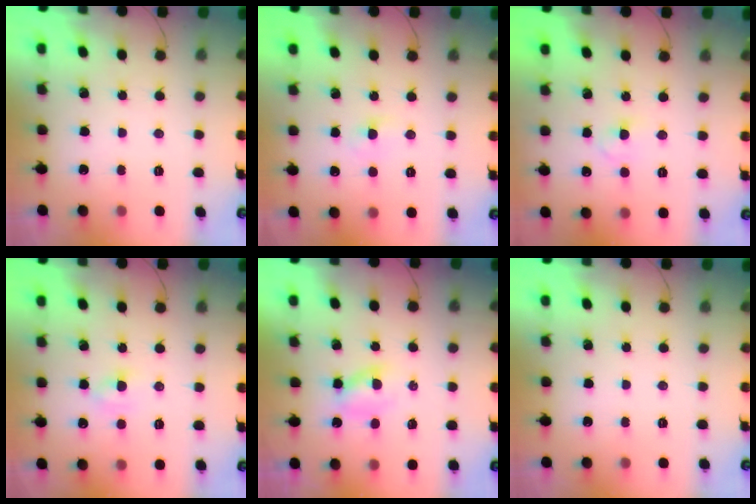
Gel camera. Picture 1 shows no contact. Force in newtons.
{"total": 2.7, "press": 2.4, "slide": 1.2}
{"total": 2.0, "press": 1.8, "slide": 0.9}
{"total": 3.0, "press": 2.9, "slide": 0.8}
{"total": 2.3, "press": 2.0, "slide": 1.1}
{"total": 0.0}